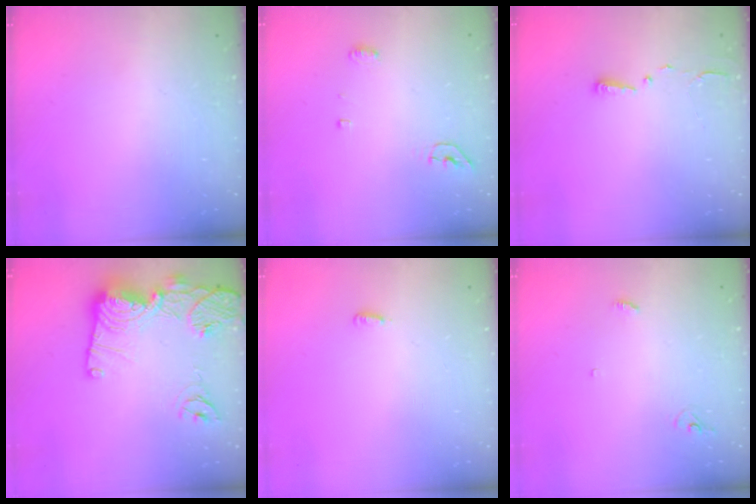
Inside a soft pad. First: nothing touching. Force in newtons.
{"total": 4.3, "press": 4.2, "slide": 1.0}
{"total": 2.7, "press": 2.7, "slide": 0.4}
{"total": 18.6, "press": 18.6, "slide": 1.6}
{"total": 2.7, "press": 2.6, "slide": 0.9}
{"total": 2.9, "press": 2.9, "slide": 0.2}